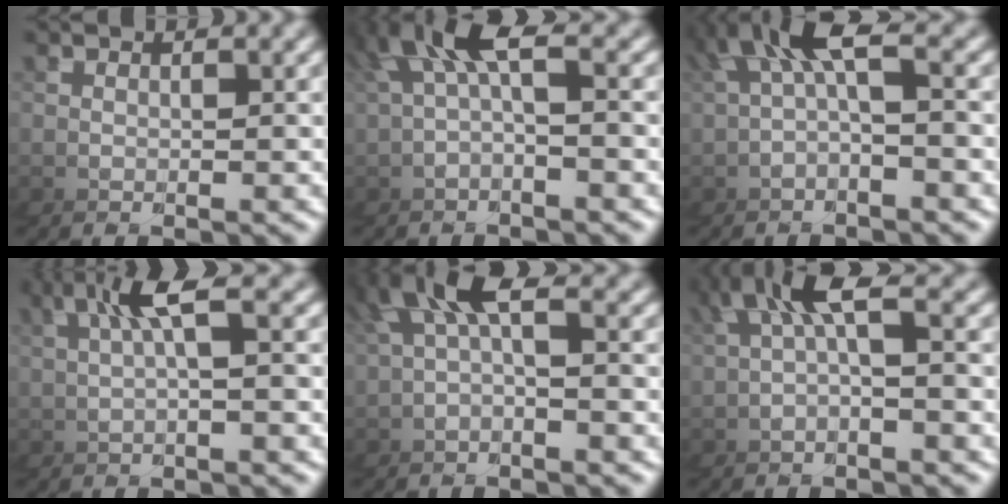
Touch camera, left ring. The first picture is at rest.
{"total": 2.8, "force": [0.8, 1.1, 2.4], "torque": [-0.076, 0.010, 0.012]}
{"total": 2.8, "force": [0.2, 1.5, 2.3], "torque": [-0.082, 0.001, 0.007]}
{"total": 2.8, "force": [1.4, -0.9, 2.2], "torque": [-0.047, 0.028, 0.017]}
{"total": 2.8, "force": [0.4, 1.3, 2.4], "torque": [-0.080, 0.008, 0.008]}
{"total": 2.9, "force": [0.8, 1.0, 2.6], "torque": [-0.080, 0.008, 0.015]}